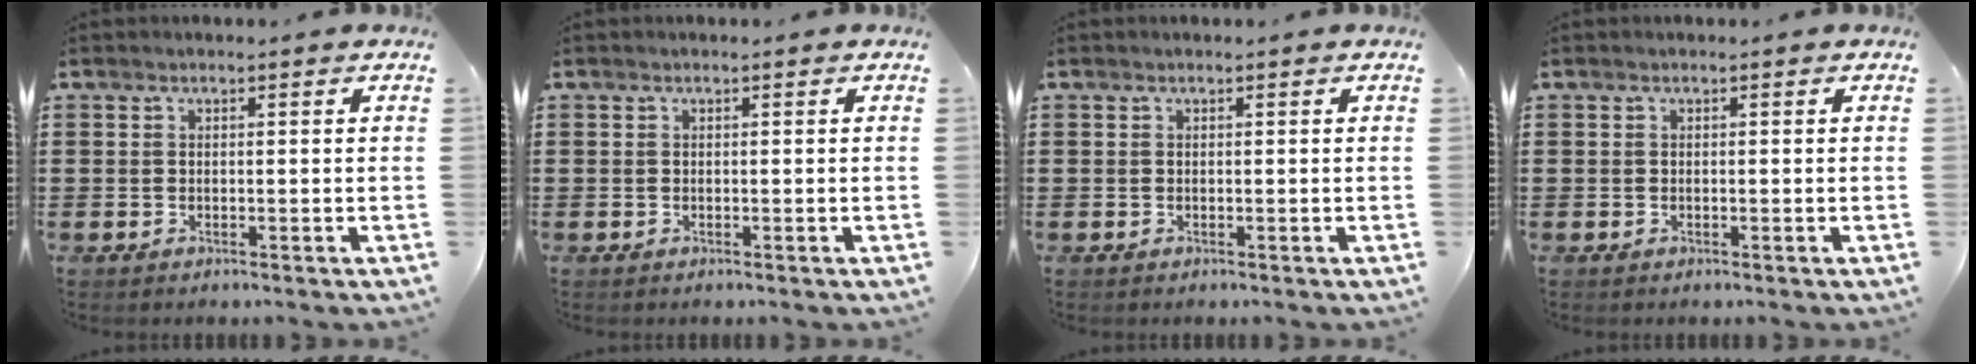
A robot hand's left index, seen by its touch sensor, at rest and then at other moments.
{"total": 0.0}
{"total": 0.0}
{"total": 0.0}